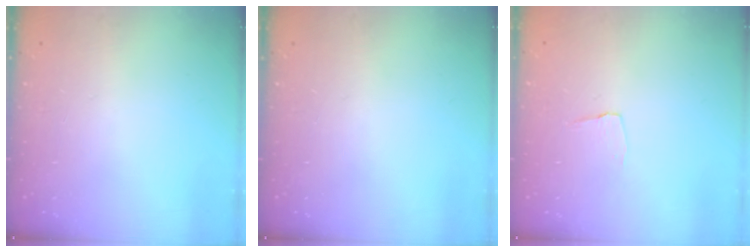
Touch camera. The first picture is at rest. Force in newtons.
{"total": 0.0}
{"total": 3.5, "press": 3.4, "slide": 0.2}